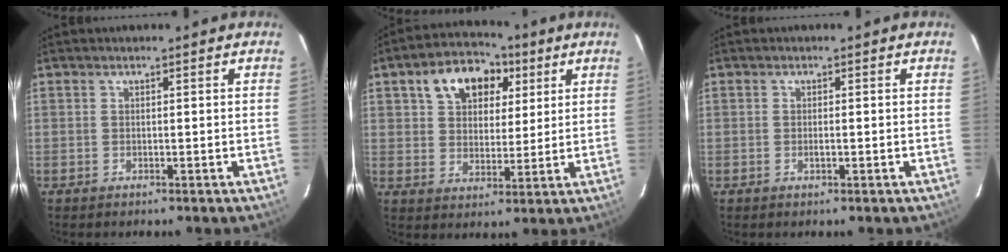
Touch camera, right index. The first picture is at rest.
{"total": 12.3, "force": [5.4, 8.4, 7.3], "torque": [-0.140, 0.037, 0.091]}
{"total": 1.1, "force": [-0.3, 0.4, 1.0], "torque": [-0.018, 0.000, -0.005]}